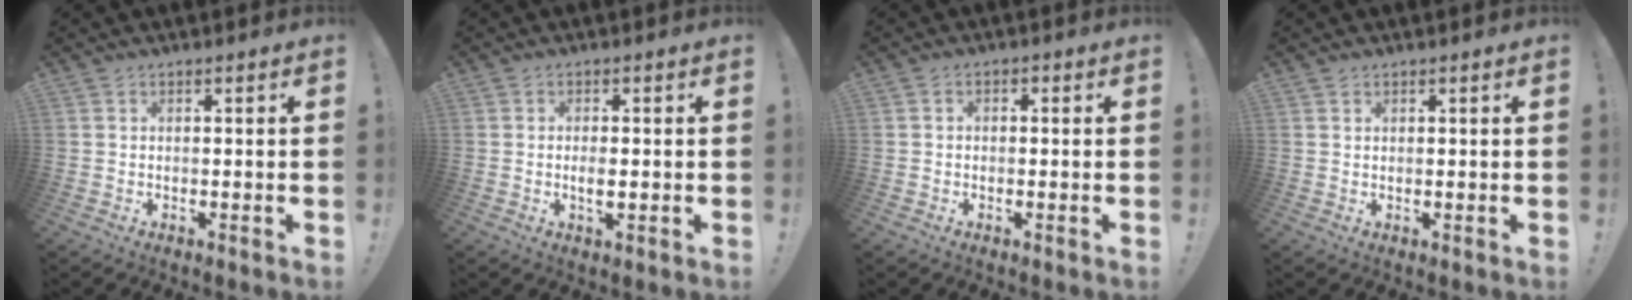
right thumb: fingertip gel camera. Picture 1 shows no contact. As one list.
[{"total": 2.7, "force": [-0.3, 1.0, 2.5], "torque": [-0.041, -0.002, -0.008]}, {"total": 1.5, "force": [-0.9, 1.0, 0.6], "torque": [-0.009, 0.007, -0.017]}, {"total": 0.8, "force": [0.7, 0.4, 0.1], "torque": [0.003, -0.002, 0.012]}]